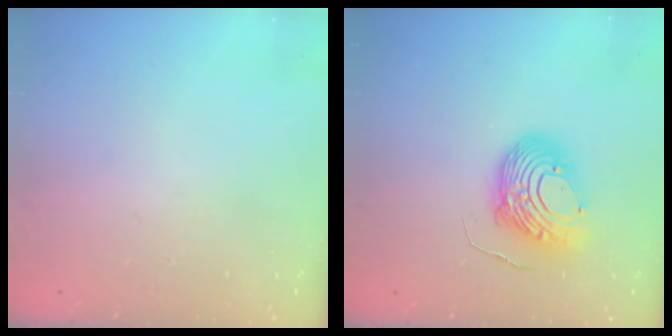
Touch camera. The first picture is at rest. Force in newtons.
{"total": 12.2, "press": 12.1, "slide": 0.9}